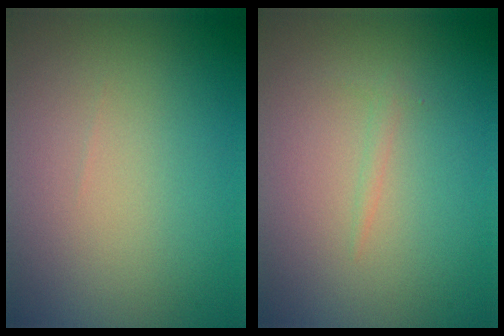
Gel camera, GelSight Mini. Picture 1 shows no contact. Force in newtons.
{"total": 0.7, "press": 0.7, "slide": 0.0}